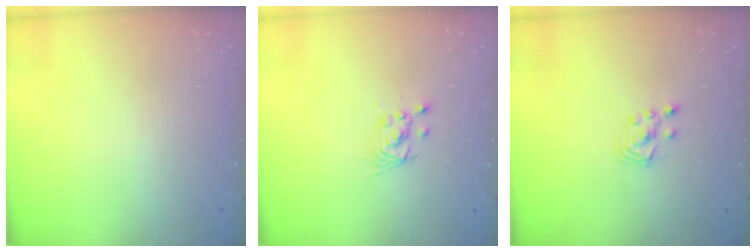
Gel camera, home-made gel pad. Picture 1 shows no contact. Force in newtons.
{"total": 2.9, "press": 2.9, "slide": 0.1}
{"total": 3.0, "press": 3.0, "slide": 0.3}